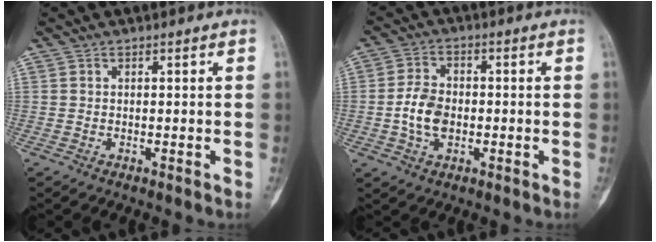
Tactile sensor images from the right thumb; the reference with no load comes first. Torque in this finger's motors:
{"motor_torque": [0.85, 0.84, 0.38, -0.35, 0.02]}